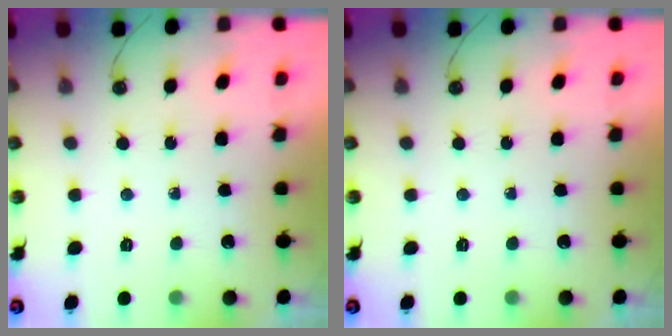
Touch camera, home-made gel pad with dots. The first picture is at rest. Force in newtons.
{"total": 0.0}